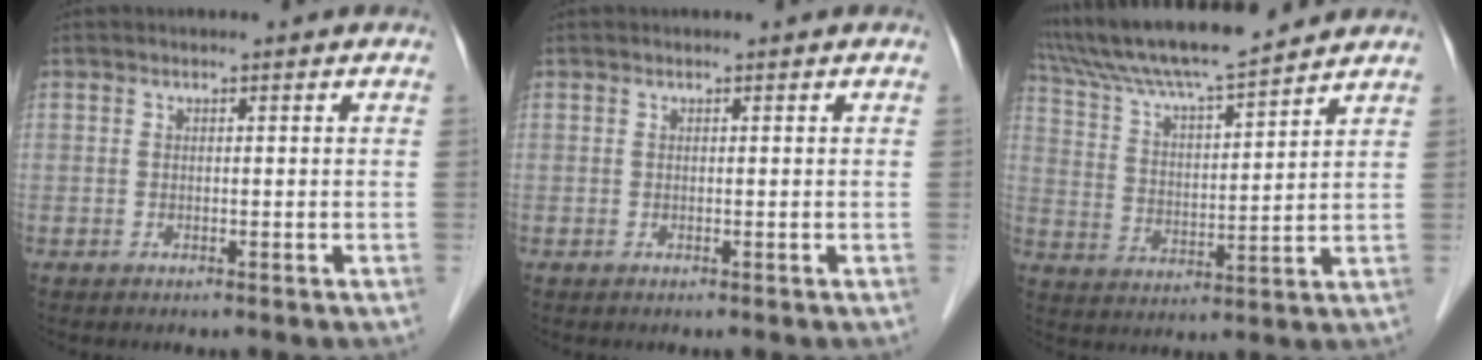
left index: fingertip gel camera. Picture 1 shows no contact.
{"total": 0.0}
{"total": 15.2, "force": [13.7, 0.6, 6.5], "torque": [-0.125, 0.014, 0.238]}